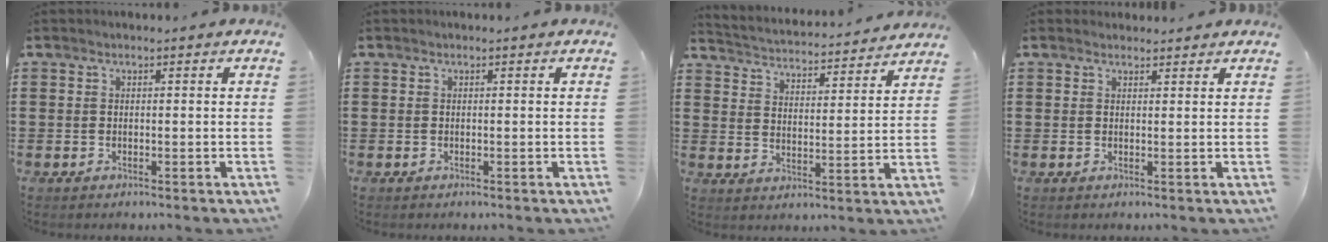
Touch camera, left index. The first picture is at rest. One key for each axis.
{"total": 0.0}
{"total": 3.1, "fx": 3.1, "fy": -0.2, "fz": -0.1, "tx": -0.020, "ty": -0.035, "tz": 0.045}
{"total": 1.2, "fx": 1.2, "fy": 0.4, "fz": 0.1, "tx": -0.004, "ty": 0.001, "tz": 0.024}